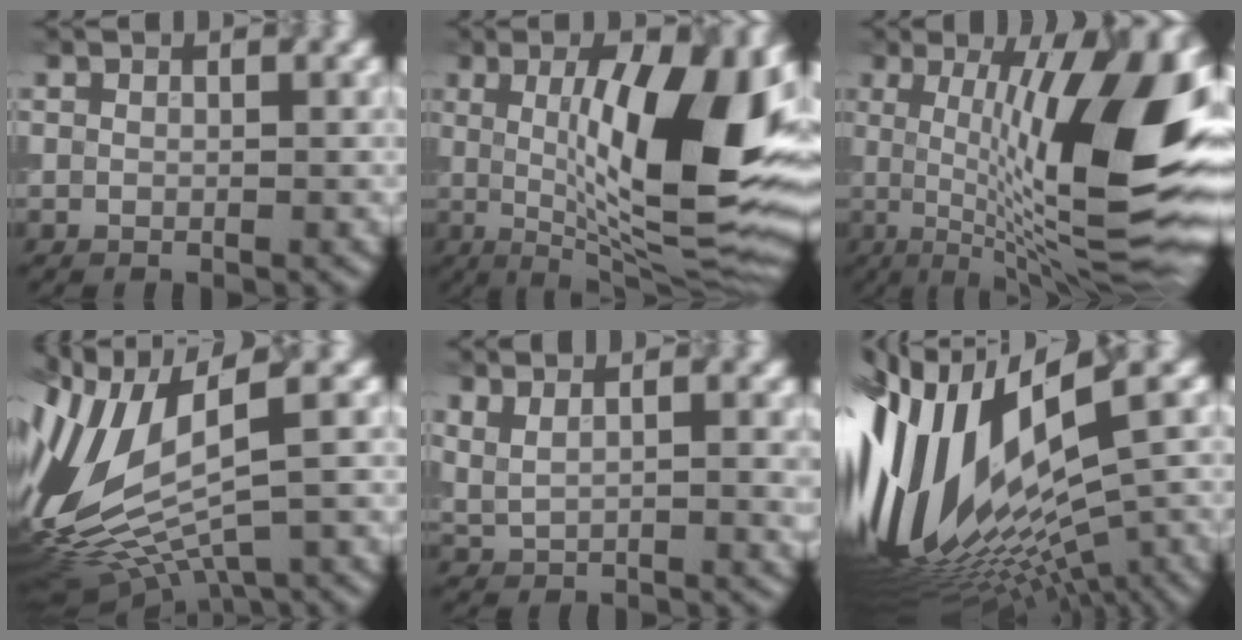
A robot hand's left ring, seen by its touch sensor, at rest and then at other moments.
{"total": 14.6, "force": [1.9, 4.0, 13.9], "torque": [-0.189, -0.009, 0.030]}
{"total": 15.7, "force": [0.8, 4.3, 15.0], "torque": [-0.190, 0.011, 0.006]}
{"total": 10.5, "force": [1.3, 5.1, 9.1], "torque": [-0.207, -0.012, 0.028]}
{"total": 3.8, "force": [2.2, 1.5, 2.7], "torque": [-0.038, 0.008, 0.031]}
{"total": 18.0, "force": [0.4, 6.7, 16.7], "torque": [-0.330, -0.027, 0.025]}